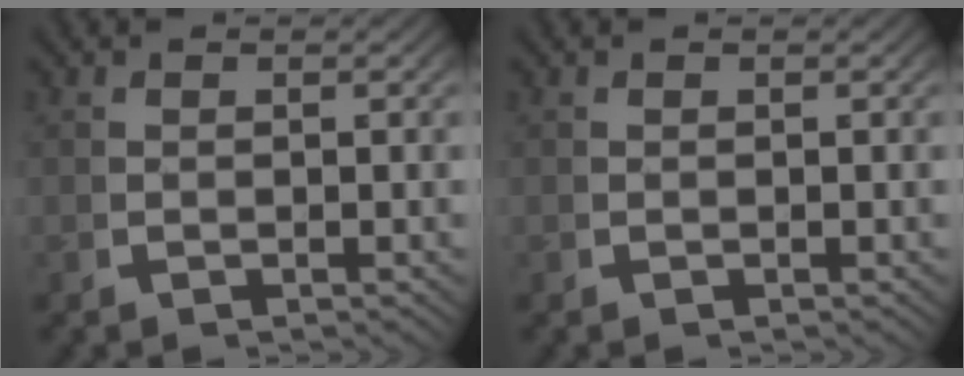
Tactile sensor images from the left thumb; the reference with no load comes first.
{"total": 0.0}